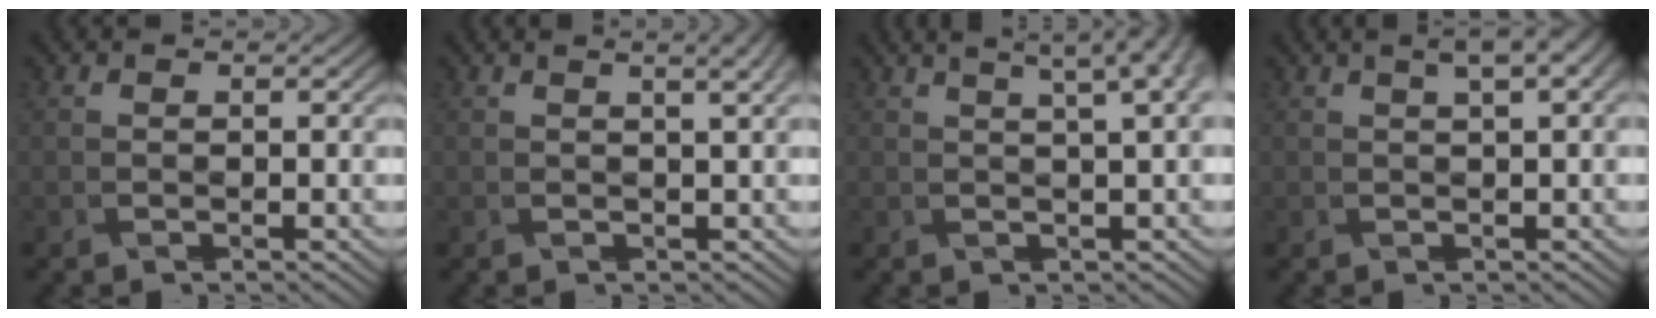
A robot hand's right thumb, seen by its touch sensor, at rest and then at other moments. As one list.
[{"total": 2.7, "force": [1.2, 0.4, 2.4], "torque": [-0.035, 0.005, 0.025]}, {"total": 6.8, "force": [3.6, 1.2, 5.7], "torque": [-0.073, 0.025, 0.047]}, {"total": 3.9, "force": [1.7, 0.9, 3.4], "torque": [-0.068, 0.008, 0.029]}]